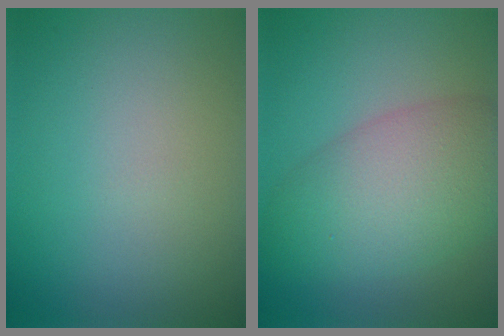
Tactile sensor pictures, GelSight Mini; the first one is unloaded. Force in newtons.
{"total": 7.7, "press": 7.7, "slide": 0.0}